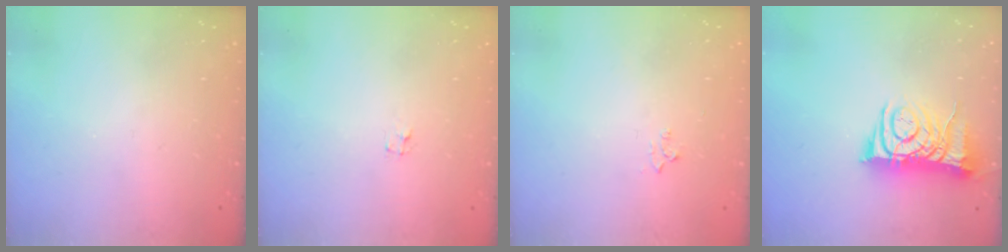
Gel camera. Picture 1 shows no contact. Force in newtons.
{"total": 1.2, "press": 1.2, "slide": 0.1}
{"total": 2.9, "press": 2.8, "slide": 0.4}
{"total": 8.8, "press": 8.8, "slide": 0.6}